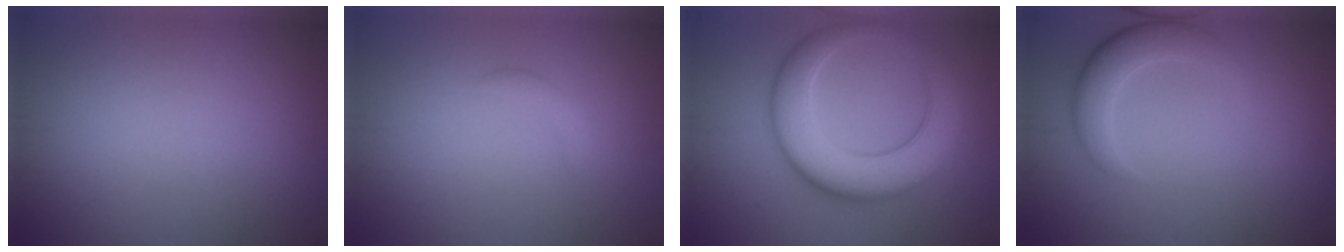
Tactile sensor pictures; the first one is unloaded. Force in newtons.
{"total": 1.0, "press": 1.0, "slide": 0.0}
{"total": 8.1, "press": 8.1, "slide": 0.2}
{"total": 3.9, "press": 3.9, "slide": 0.1}